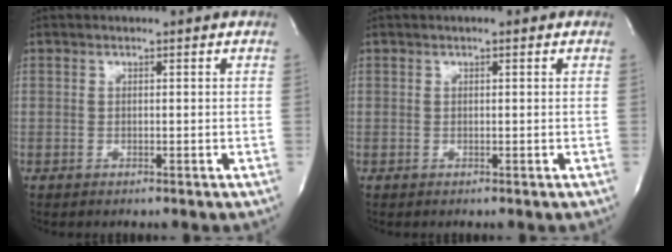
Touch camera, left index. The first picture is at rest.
{"total": 0.7, "force": [0.3, 0.3, 0.5], "torque": [-0.011, 0.000, 0.000]}